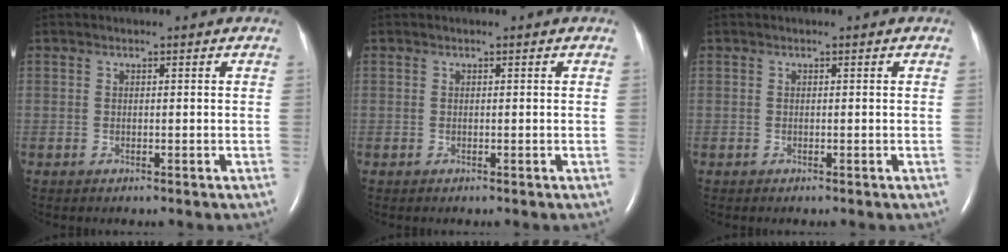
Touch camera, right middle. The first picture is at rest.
{"total": 0.0}
{"total": 0.0}